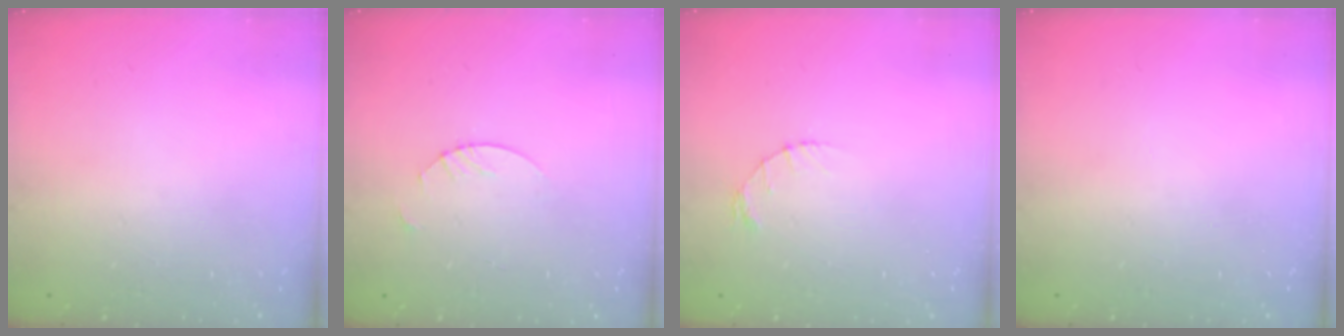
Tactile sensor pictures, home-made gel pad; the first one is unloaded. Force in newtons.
{"total": 1.8, "press": 1.8, "slide": 0.2}
{"total": 1.2, "press": 1.1, "slide": 0.2}
{"total": 0.0}